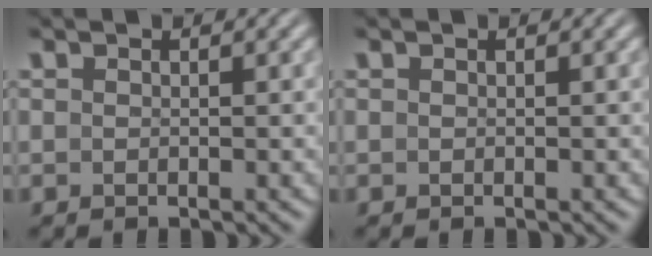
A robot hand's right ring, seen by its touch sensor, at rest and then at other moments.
{"total": 0.0}